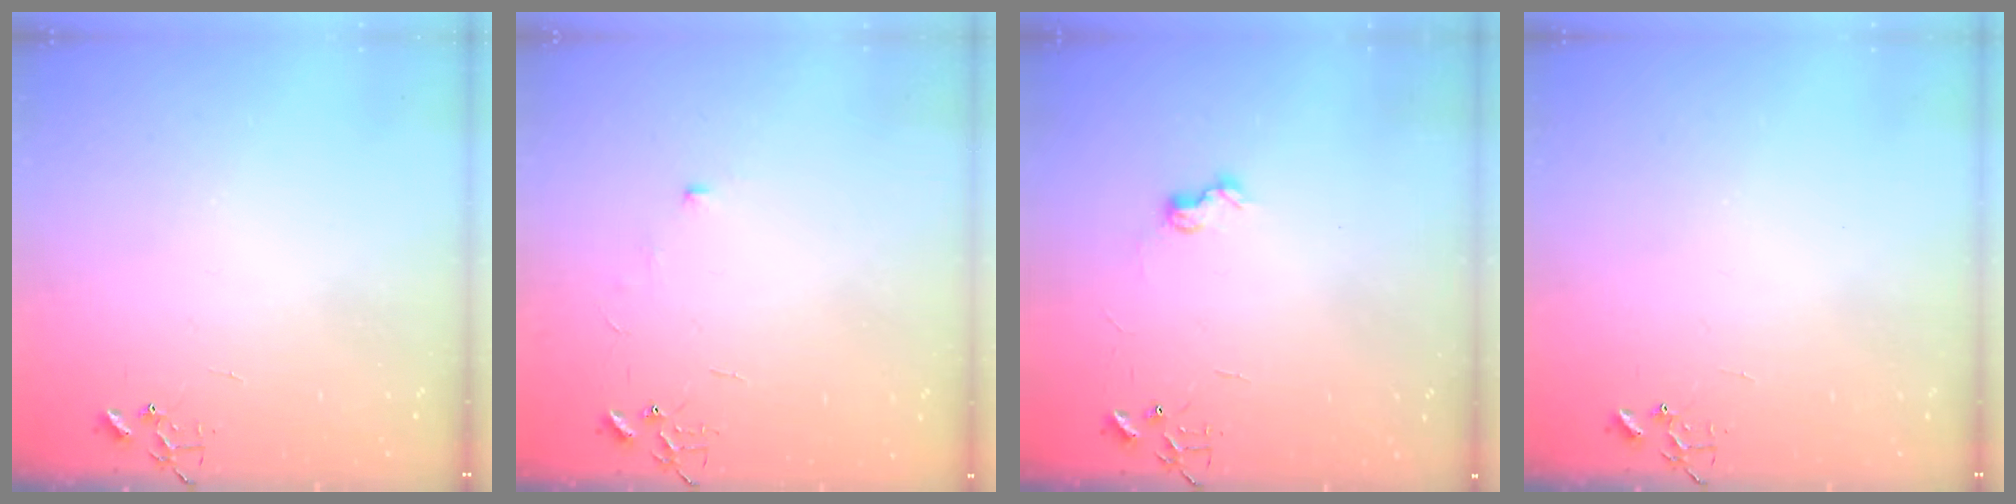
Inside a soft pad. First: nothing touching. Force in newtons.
{"total": 5.4, "press": 5.3, "slide": 0.7}
{"total": 7.2, "press": 7.2, "slide": 0.6}
{"total": 0.0}